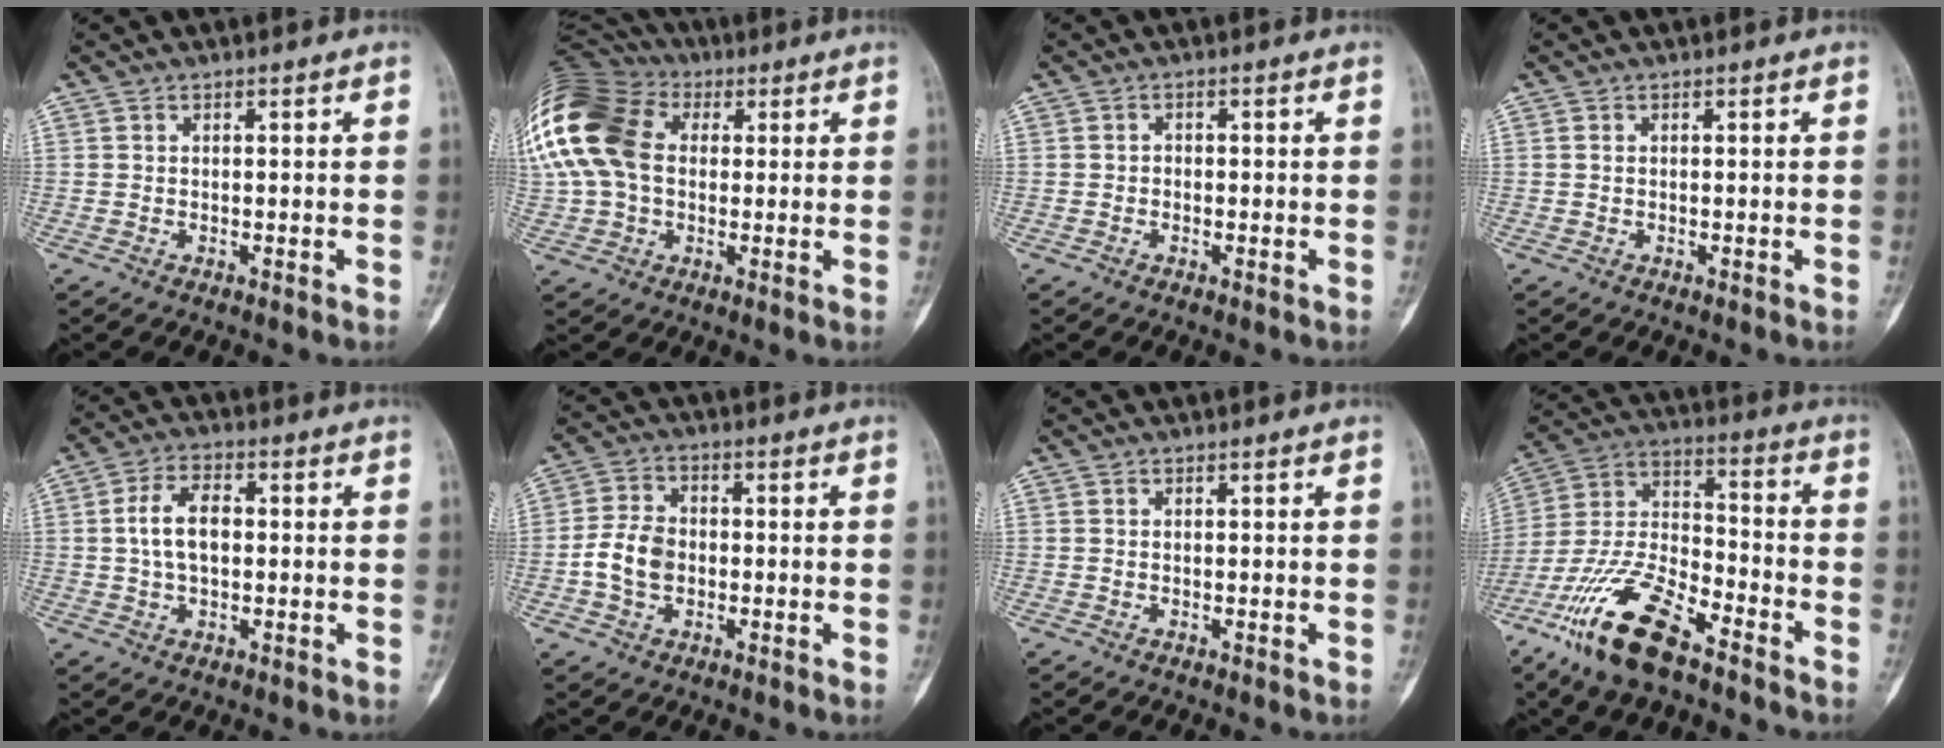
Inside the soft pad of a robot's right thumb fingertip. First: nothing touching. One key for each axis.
{"total": 24.6, "fx": 5.2, "fy": 17.6, "fz": 16.3, "tx": -0.388, "ty": 0.061, "tz": 0.099}
{"total": 0.6, "fx": -0.2, "fy": 0.5, "fz": 0.2, "tx": 0.006, "ty": 0.002, "tz": -0.007}
{"total": 0.0}
{"total": 7.3, "fx": 0.4, "fy": 4.2, "fz": 5.9, "tx": -0.104, "ty": 0.014, "tz": 0.004}
{"total": 7.3, "fx": -1.3, "fy": 5.4, "fz": 4.8, "tx": -0.084, "ty": 0.018, "tz": -0.030}
{"total": 0.0}
{"total": 17.8, "fx": -11.5, "fy": 6.3, "fz": 12.0, "tx": -0.241, "ty": 0.061, "tz": -0.218}